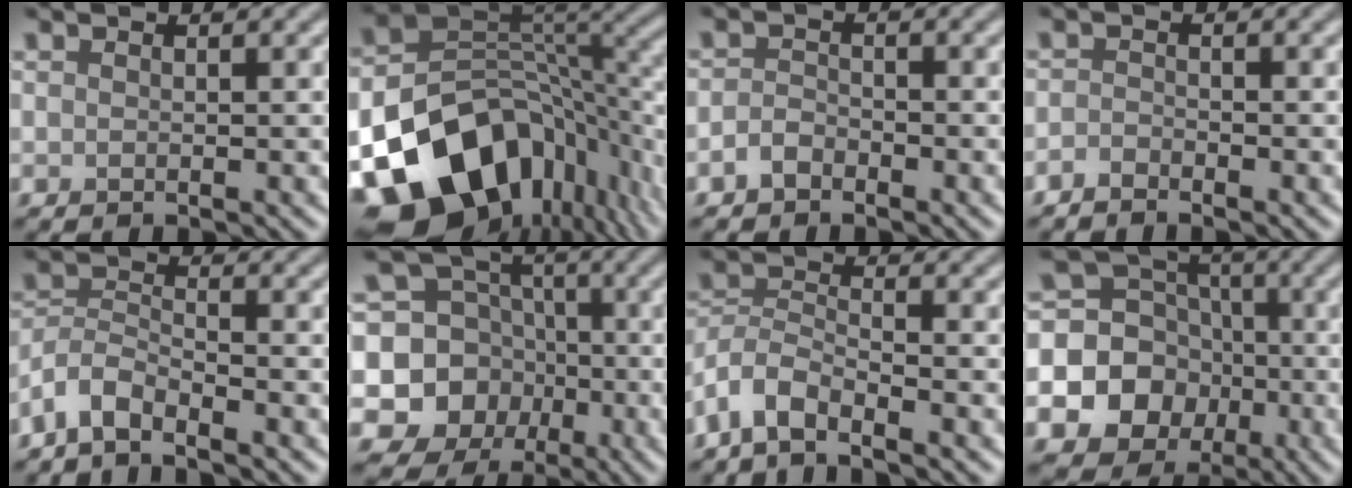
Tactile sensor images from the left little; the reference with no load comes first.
{"total": 17.1, "force": [-8.2, 11.1, 10.0], "torque": [-0.197, -0.022, -0.124]}
{"total": 1.5, "force": [-1.1, 0.8, 0.5], "torque": [-0.011, 0.005, -0.026]}
{"total": 1.1, "force": [-1.1, 0.3, 0.3], "torque": [-0.007, 0.000, -0.026]}
{"total": 3.2, "force": [-2.7, 1.0, 1.6], "torque": [-0.032, 0.003, -0.065]}
{"total": 13.0, "force": [-3.7, 12.2, 2.7], "torque": [-0.081, -0.020, -0.068]}
{"total": 4.0, "force": [-3.1, 1.3, 2.1], "torque": [-0.041, 0.001, -0.071]}
{"total": 17.3, "force": [-5.3, 16.0, 3.8], "torque": [-0.127, -0.031, -0.098]}